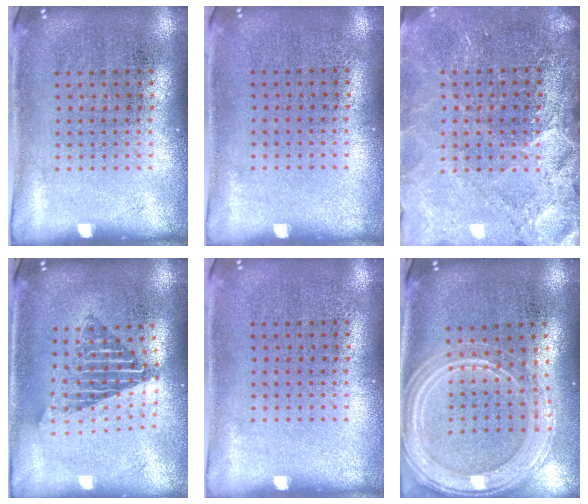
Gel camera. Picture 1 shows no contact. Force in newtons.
{"total": 0.0}
{"total": 3.5, "press": 3.1, "slide": 1.5}
{"total": 1.6, "press": 1.3, "slide": 0.9}
{"total": 0.0}
{"total": 2.1, "press": 1.9, "slide": 0.9}